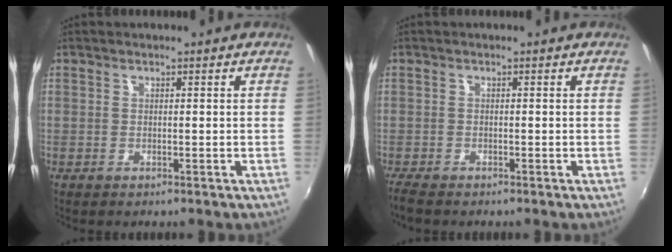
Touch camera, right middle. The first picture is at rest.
{"total": 2.7, "force": [-2.4, 0.6, 1.1], "torque": [-0.027, -0.015, -0.048]}